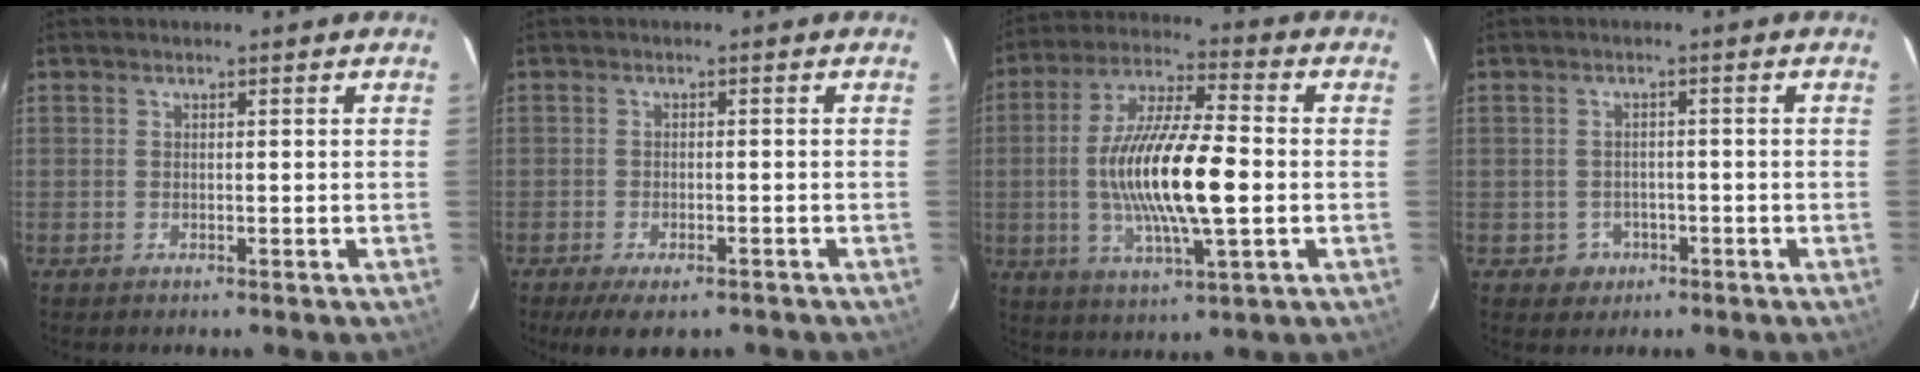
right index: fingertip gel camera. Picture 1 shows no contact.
{"total": 7.5, "force": [-5.4, 2.7, 4.3], "torque": [-0.096, -0.024, -0.081]}
{"total": 17.5, "force": [-1.7, 4.0, 16.9], "torque": [-0.323, -0.002, -0.033]}
{"total": 3.6, "force": [-1.4, 3.3, 0.4], "torque": [-0.016, 0.009, -0.013]}